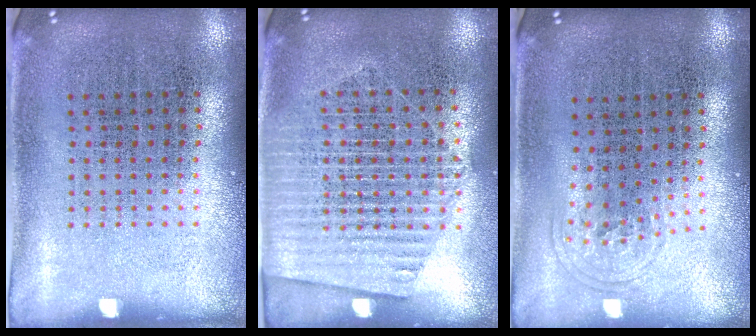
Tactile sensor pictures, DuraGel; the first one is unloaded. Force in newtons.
{"total": 1.4, "press": 1.3, "slide": 0.7}
{"total": 0.8, "press": 0.5, "slide": 0.7}